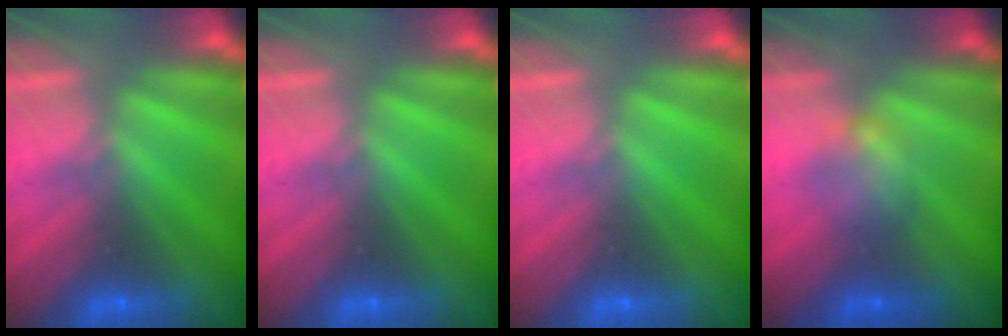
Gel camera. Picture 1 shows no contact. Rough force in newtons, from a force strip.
{"total": 0.0}
{"total": 0.0}
{"total": 2.2}